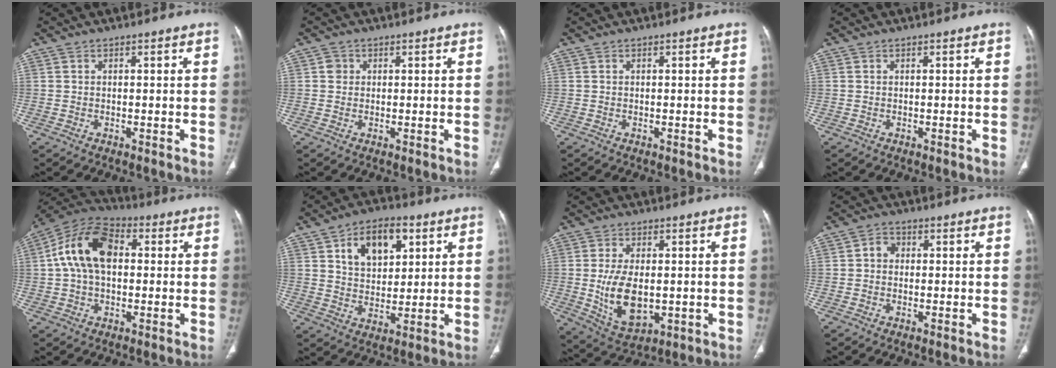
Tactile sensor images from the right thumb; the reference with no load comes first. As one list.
[{"total": 1.5, "force": [0.3, 1.4, 0.4], "torque": [0.002, 0.001, 0.003]}, {"total": 0.0}, {"total": 0.0}, {"total": 13.9, "force": [1.9, 8.8, 10.6], "torque": [-0.194, 0.031, 0.024]}, {"total": 11.8, "force": [4.8, 7.4, 7.8], "torque": [-0.089, -0.010, 0.080]}, {"total": 11.1, "force": [-0.8, 6.2, 9.1], "torque": [-0.159, -0.014, 0.003]}, {"total": 2.4, "force": [0.0, 2.0, 1.2], "torque": [-0.009, 0.010, -0.005]}]